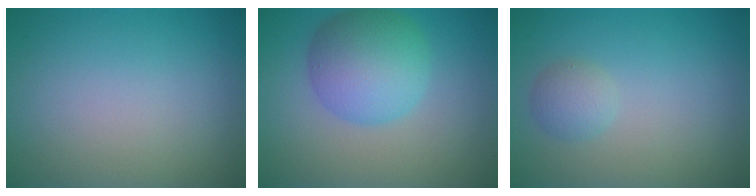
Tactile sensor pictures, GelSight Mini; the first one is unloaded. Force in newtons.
{"total": 6.5, "press": 6.5, "slide": 0.1}
{"total": 1.7, "press": 1.7, "slide": 0.0}